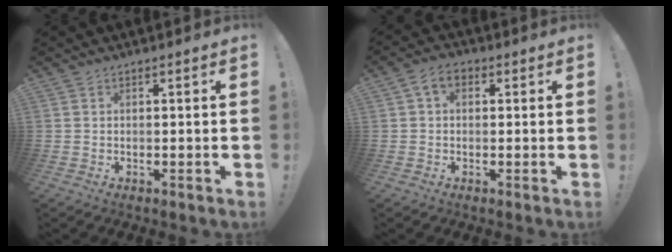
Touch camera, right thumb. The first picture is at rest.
{"total": 4.8, "force": [1.3, 3.3, 3.2], "torque": [-0.060, 0.007, 0.027]}